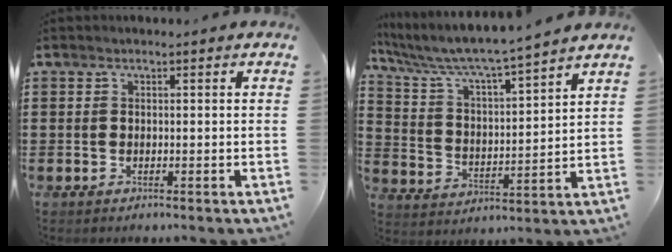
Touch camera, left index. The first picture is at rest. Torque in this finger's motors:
{"motor_torque": [2.14, 0.00, 0.18, 0.00]}